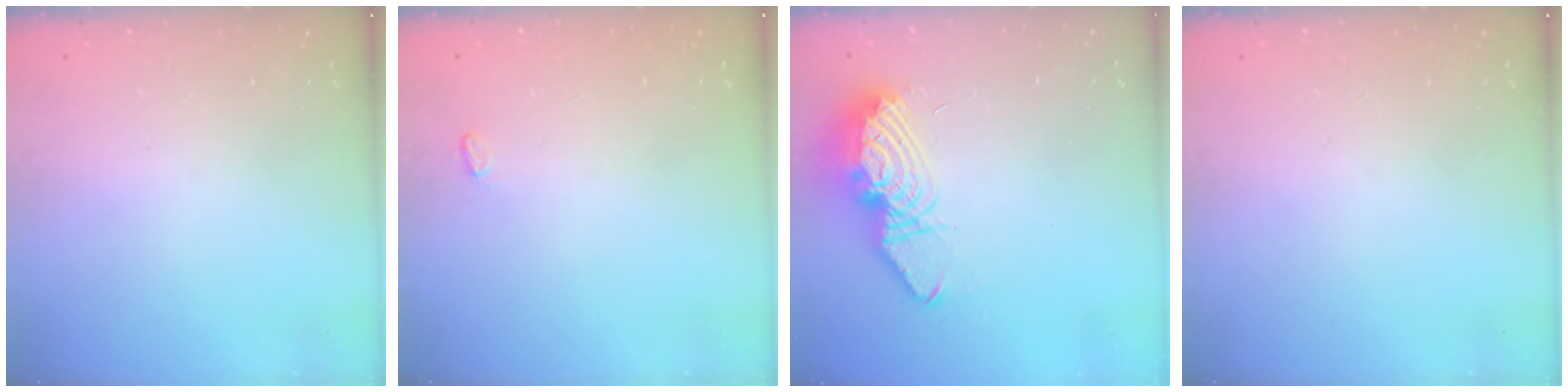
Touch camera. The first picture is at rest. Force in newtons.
{"total": 2.8, "press": 2.8, "slide": 0.4}
{"total": 14.2, "press": 14.1, "slide": 1.2}
{"total": 0.0}